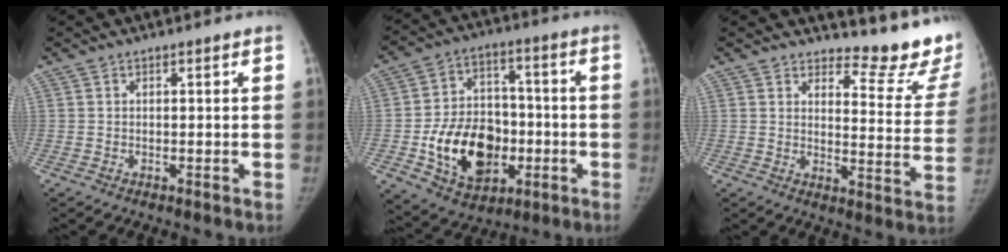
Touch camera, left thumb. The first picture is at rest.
{"total": 18.5, "force": [-4.7, 13.5, 11.8], "torque": [-0.147, 0.025, -0.065]}
{"total": 14.6, "force": [13.3, 3.9, 4.5], "torque": [-0.008, -0.149, 0.141]}